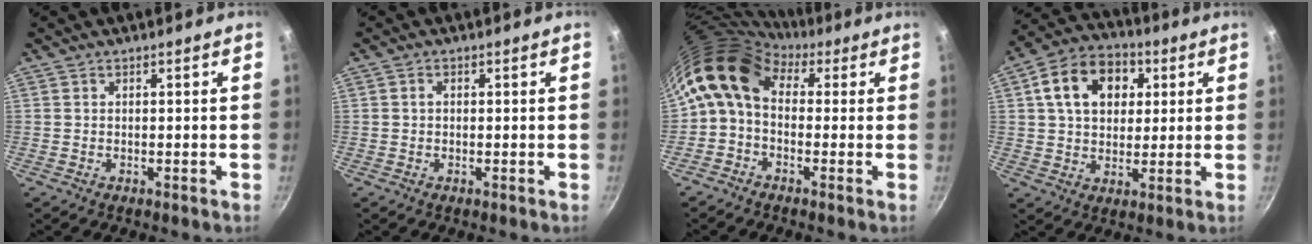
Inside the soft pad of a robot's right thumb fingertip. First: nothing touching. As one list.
[{"total": 1.1, "force": [0.1, 0.9, 0.7], "torque": [-0.010, 0.006, 0.000]}, {"total": 10.0, "force": [2.2, 7.0, 6.8], "torque": [-0.114, 0.024, 0.013]}, {"total": 14.3, "force": [4.2, 10.4, 8.9], "torque": [-0.126, 0.013, 0.057]}]